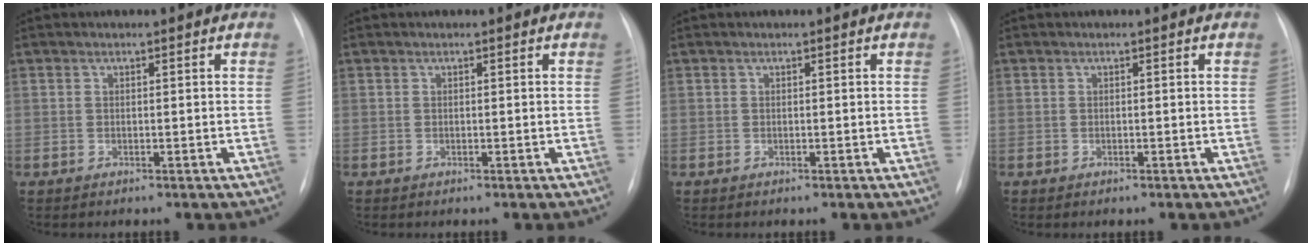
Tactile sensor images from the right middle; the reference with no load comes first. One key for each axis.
{"total": 0.0}
{"total": 0.0}
{"total": 0.0}